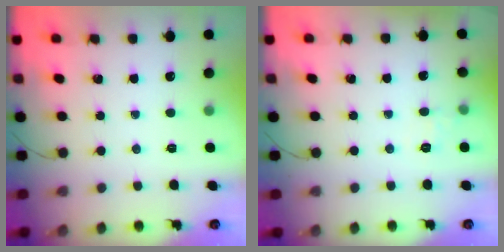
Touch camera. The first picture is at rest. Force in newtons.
{"total": 5.2, "press": 5.0, "slide": 1.2}